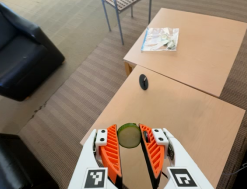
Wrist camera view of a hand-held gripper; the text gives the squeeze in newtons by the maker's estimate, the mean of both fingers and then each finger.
{"total": 8.4, "left": 7.9, "right": 8.9}